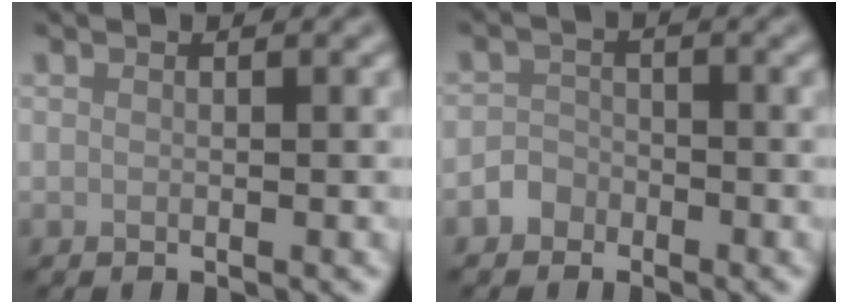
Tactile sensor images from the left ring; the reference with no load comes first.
{"total": 1.6, "force": [-1.1, 1.2, 0.1], "torque": [0.006, 0.010, -0.024]}